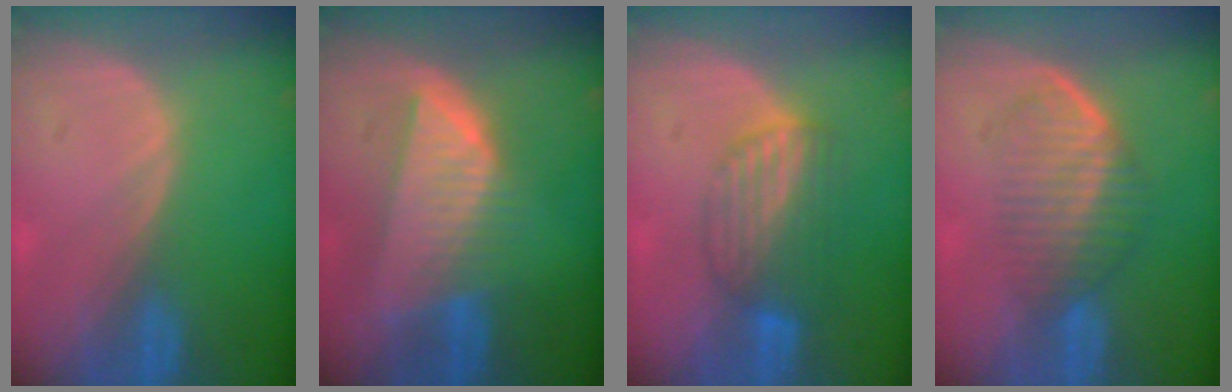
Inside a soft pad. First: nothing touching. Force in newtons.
{"total": 8.1, "press": 7.2, "slide": 3.8}
{"total": 6.7, "press": 6.1, "slide": 2.8}
{"total": 6.6, "press": 6.0, "slide": 2.7}